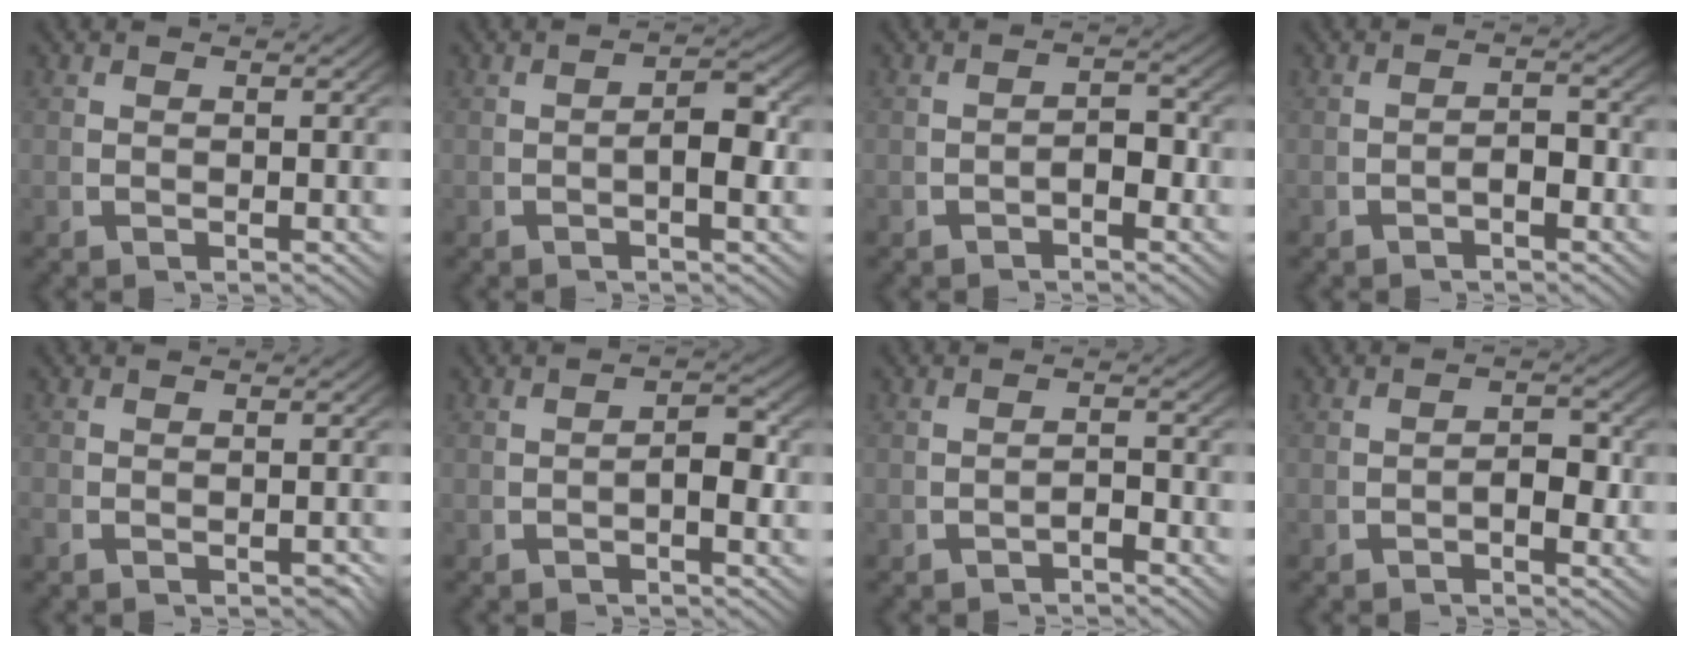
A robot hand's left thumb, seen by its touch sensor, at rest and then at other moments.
{"total": 3.1, "force": [-0.3, 1.0, 2.9], "torque": [-0.046, 0.003, -0.006]}
{"total": 1.9, "force": [-1.0, 1.0, 1.4], "torque": [-0.024, -0.008, -0.014]}
{"total": 1.6, "force": [-1.0, 0.7, 1.1], "torque": [-0.019, -0.006, -0.016]}
{"total": 1.4, "force": [-1.2, 0.7, 0.3], "torque": [-0.005, -0.008, -0.019]}
{"total": 2.1, "force": [-0.5, 0.8, 1.9], "torque": [-0.033, -0.001, -0.007]}
{"total": 1.7, "force": [-1.6, 0.3, 0.4], "torque": [-0.007, -0.005, -0.025]}
{"total": 2.0, "force": [-0.6, 1.0, 1.6], "torque": [-0.028, -0.007, -0.009]}